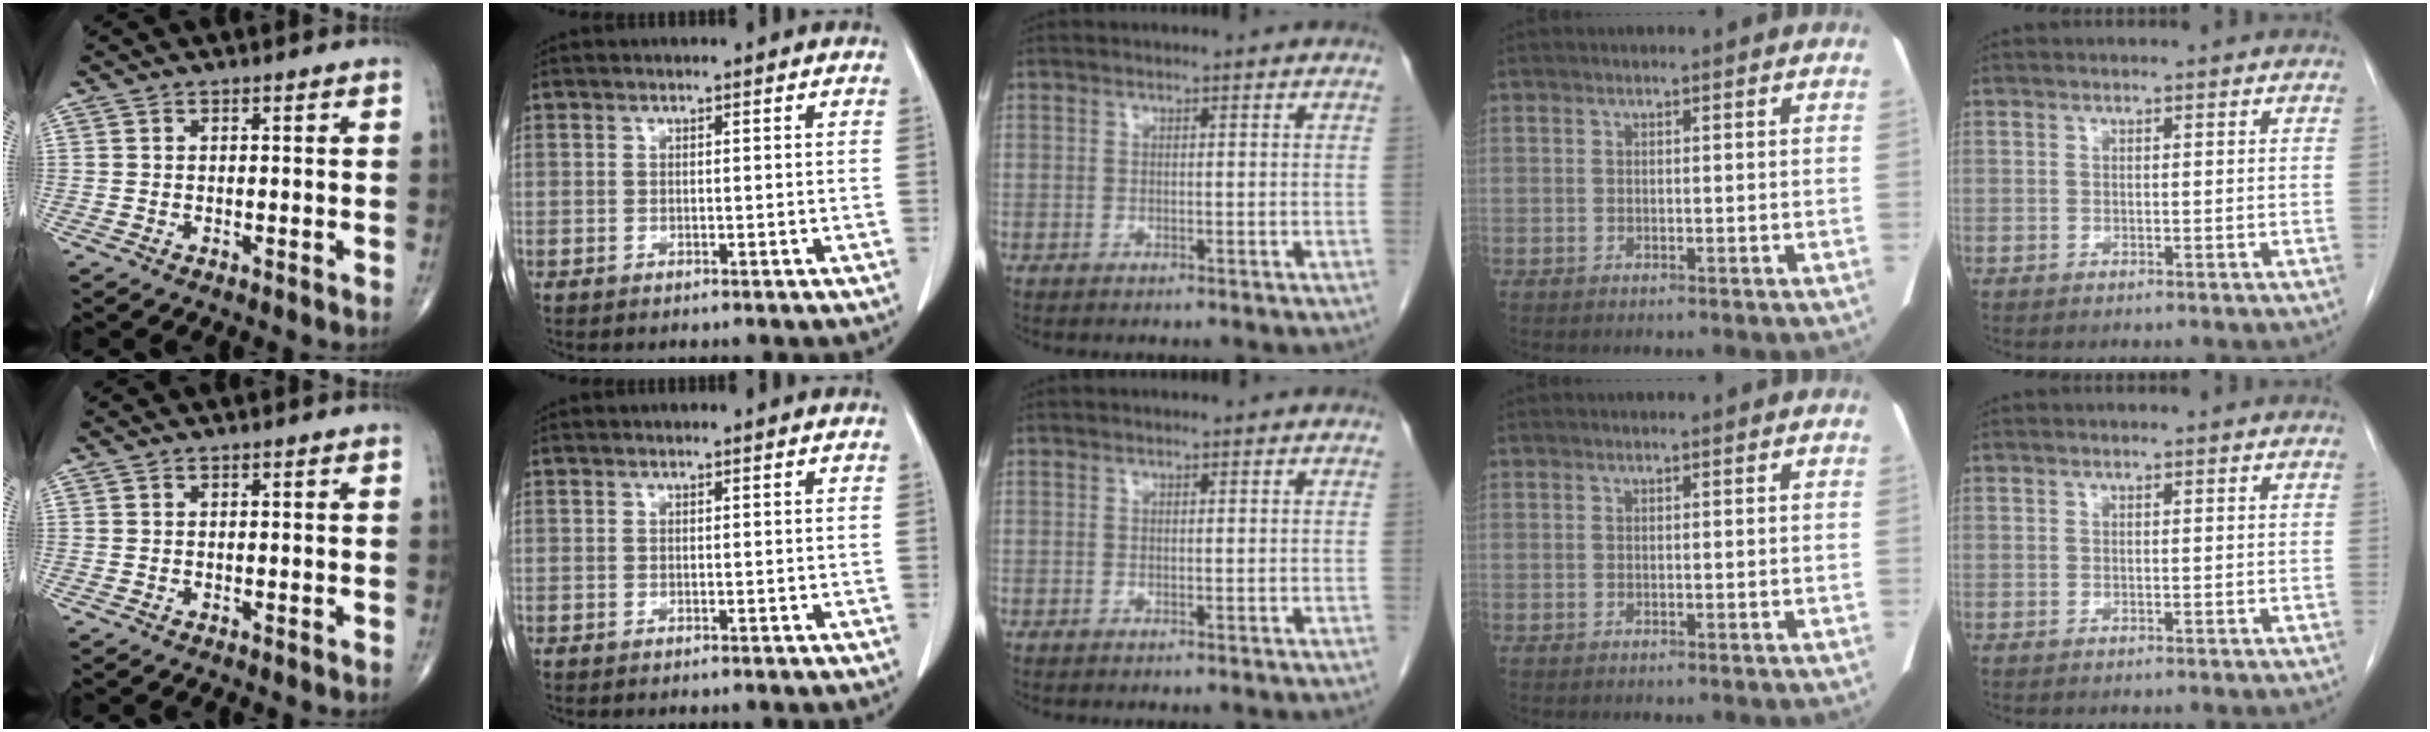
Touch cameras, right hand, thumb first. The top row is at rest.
{}